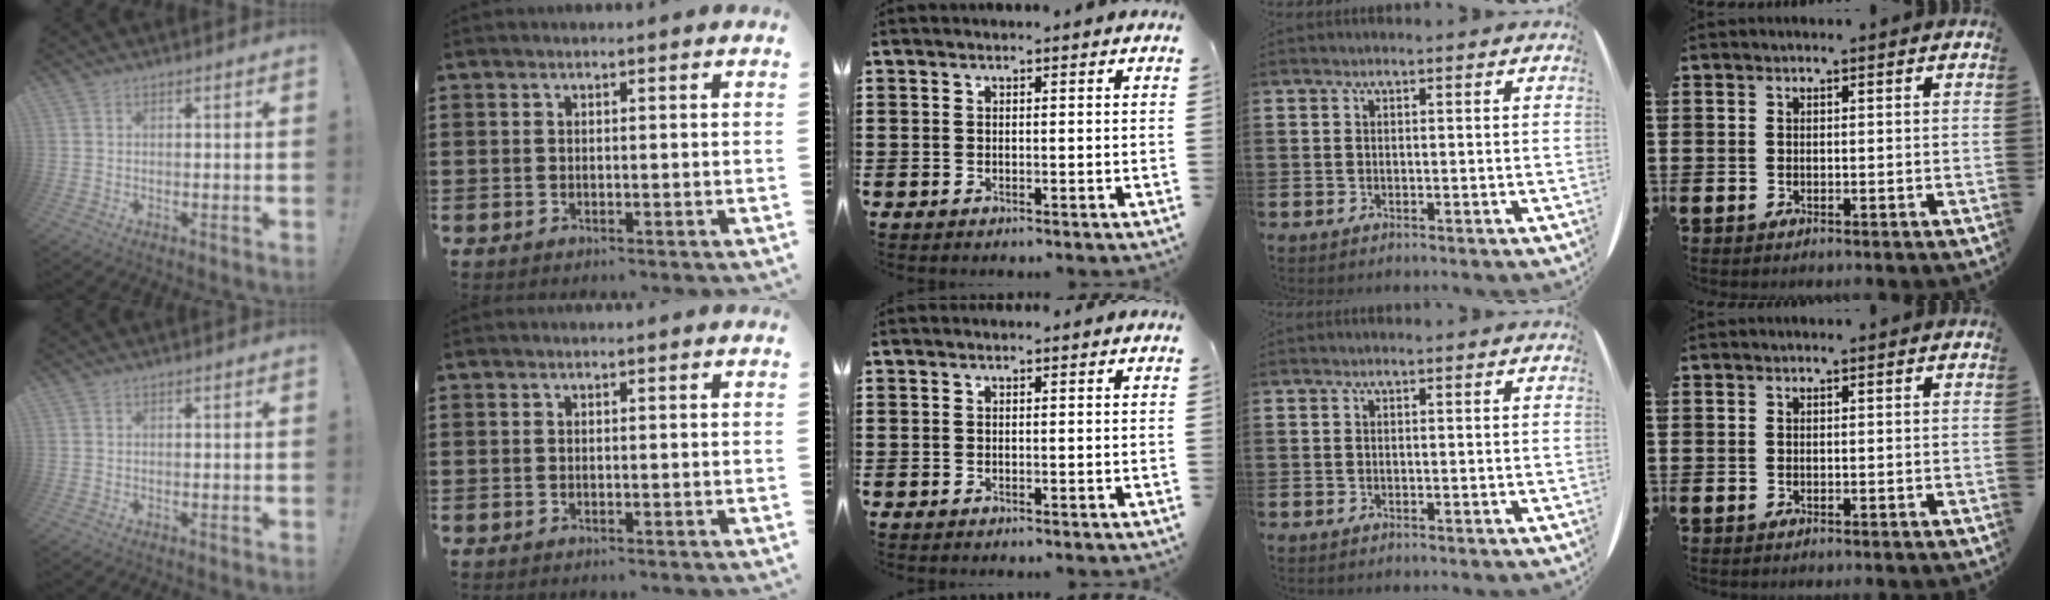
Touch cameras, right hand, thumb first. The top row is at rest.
{}